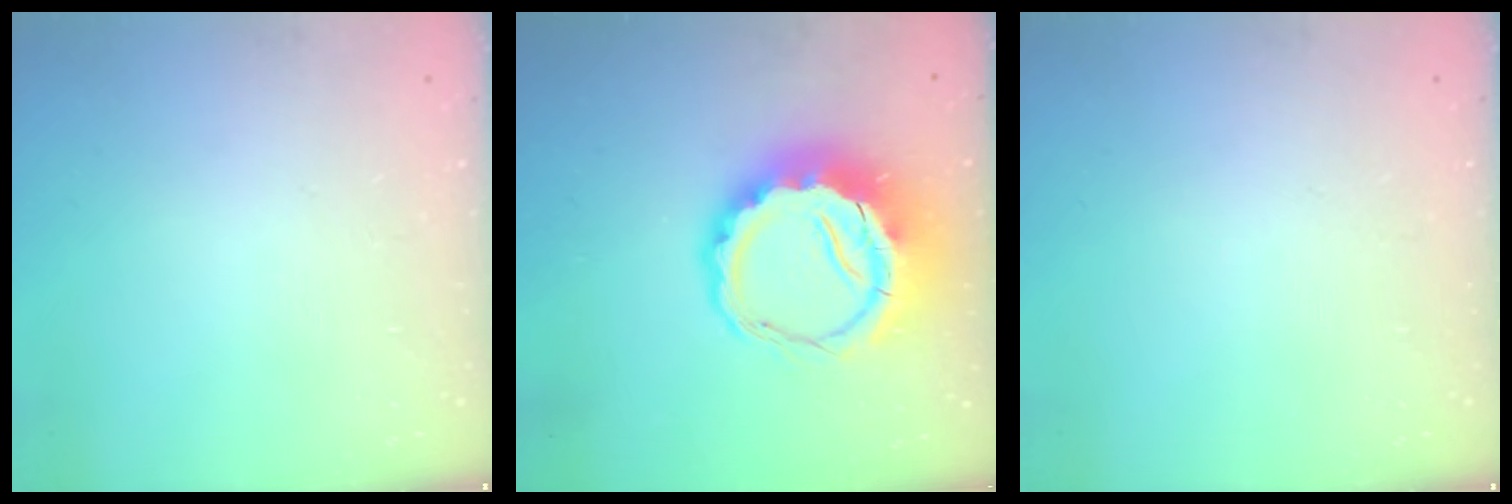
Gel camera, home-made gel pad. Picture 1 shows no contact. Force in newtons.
{"total": 11.1, "press": 10.8, "slide": 2.5}
{"total": 0.0}